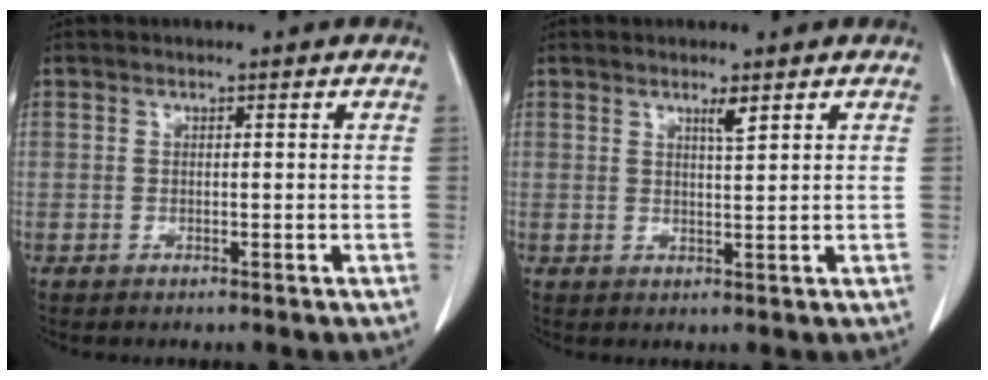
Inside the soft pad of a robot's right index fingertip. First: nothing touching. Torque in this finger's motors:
{"motor_torque": [0.05, 0.07, 0.00, 0.02]}